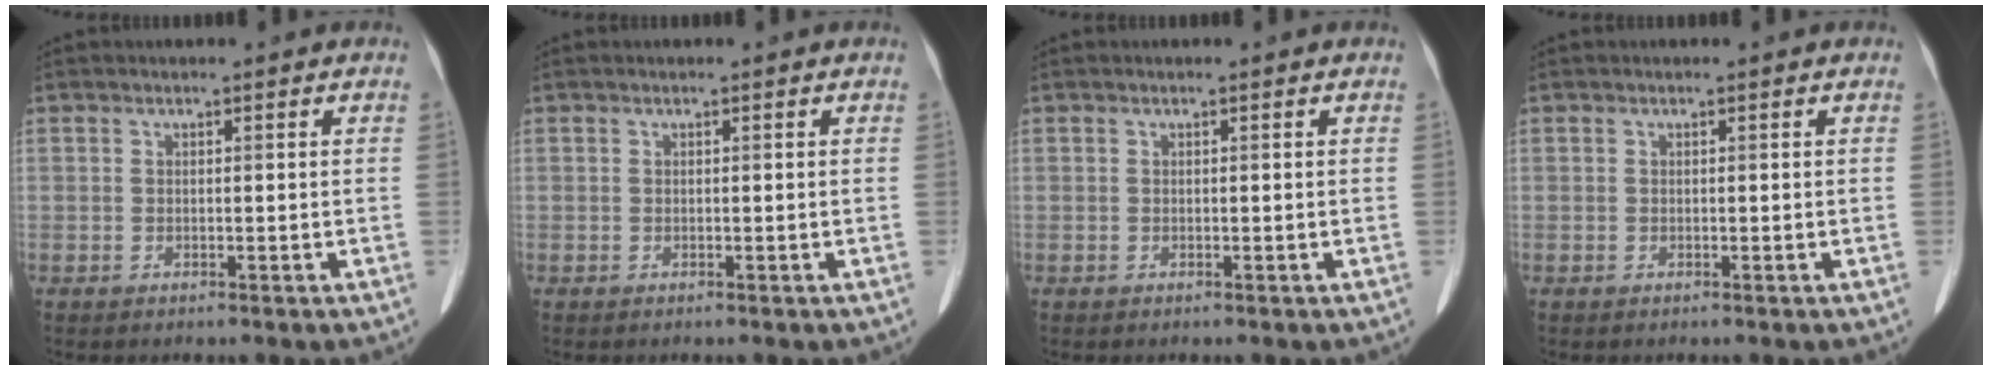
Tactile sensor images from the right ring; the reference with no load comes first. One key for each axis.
{"total": 0.0}
{"total": 0.0}
{"total": 0.0}